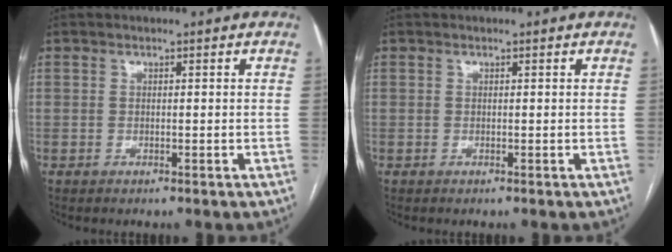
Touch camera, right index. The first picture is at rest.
{"total": 0.0}